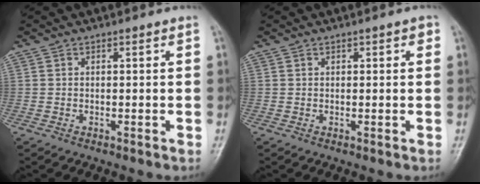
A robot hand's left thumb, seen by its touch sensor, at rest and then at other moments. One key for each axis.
{"total": 1.3, "fx": 0.6, "fy": 0.7, "fz": 0.9, "tx": -0.002, "ty": 0.000, "tz": 0.006}